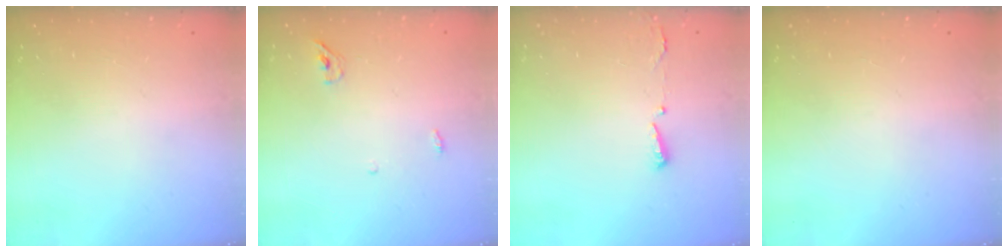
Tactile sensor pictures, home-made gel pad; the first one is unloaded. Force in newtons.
{"total": 3.9, "press": 3.7, "slide": 1.2}
{"total": 2.9, "press": 2.8, "slide": 0.6}
{"total": 0.0}